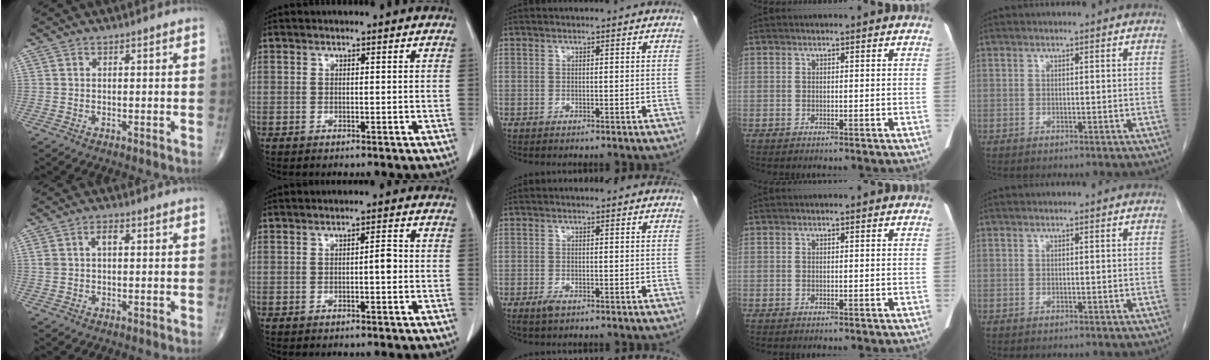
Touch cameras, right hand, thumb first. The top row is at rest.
{"thumb": {"total": 3.3, "force": [0.7, 1.8, 2.6], "torque": [-0.056, 0.013, 0.013]}, "index": {"total": 1.9, "force": [-0.3, 0.4, 1.8], "torque": [-0.026, 0.004, -0.006]}, "middle": {"total": 1.6, "force": [-1.0, 0.6, 1.1], "torque": [-0.023, -0.002, -0.015]}}